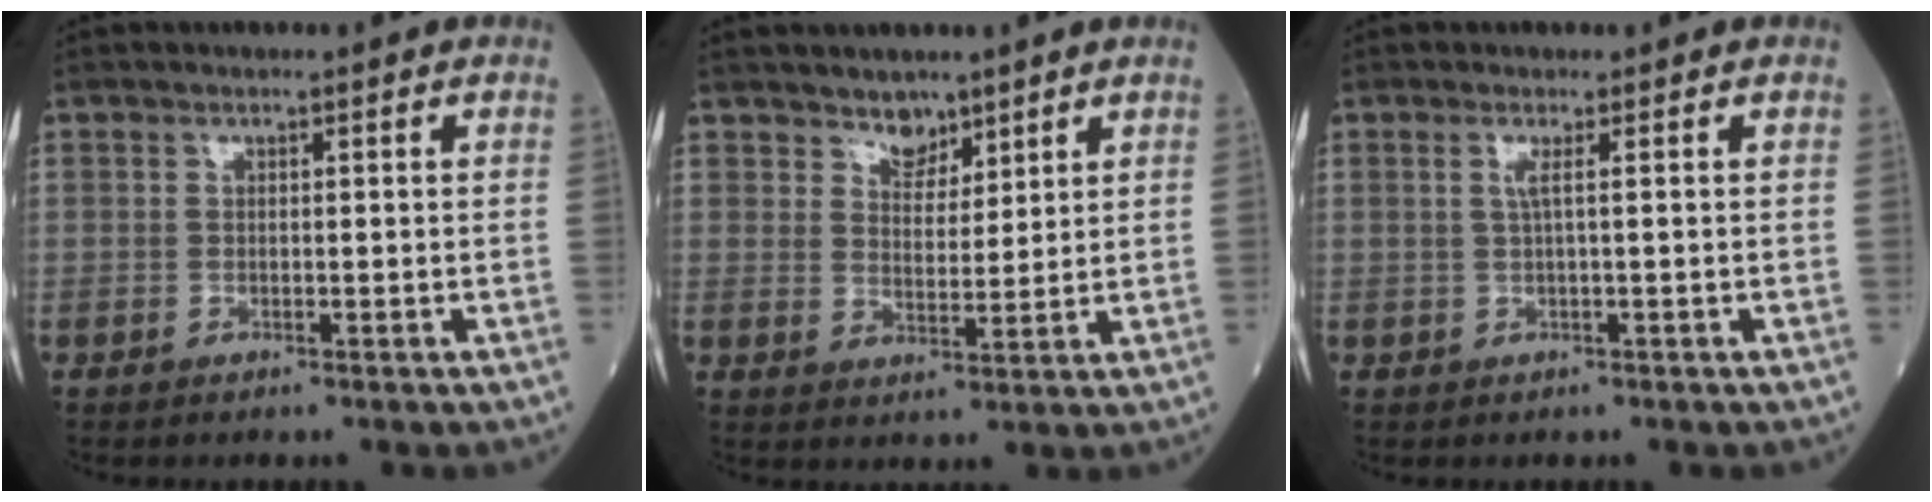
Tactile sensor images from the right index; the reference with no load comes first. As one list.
[{"total": 3.8, "force": [3.1, 2.0, 0.9], "torque": [-0.012, -0.001, 0.057]}, {"total": 1.4, "force": [0.3, -0.4, 1.3], "torque": [-0.033, 0.000, 0.006]}]